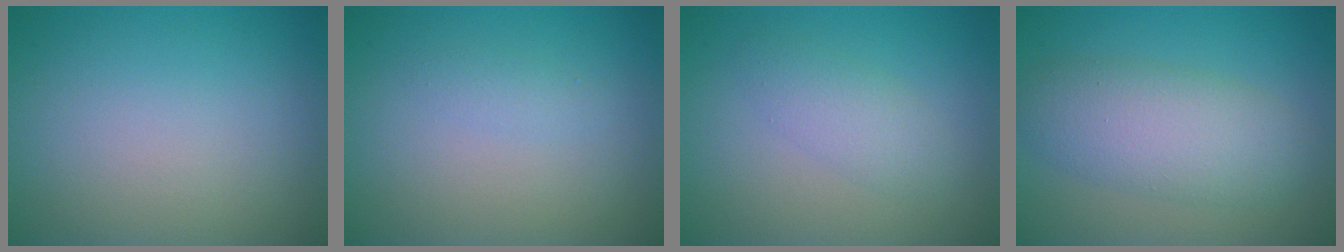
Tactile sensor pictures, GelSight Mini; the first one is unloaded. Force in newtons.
{"total": 0.9, "press": 0.9, "slide": 0.1}
{"total": 2.4, "press": 2.4, "slide": 0.1}
{"total": 5.7, "press": 5.7, "slide": 0.2}